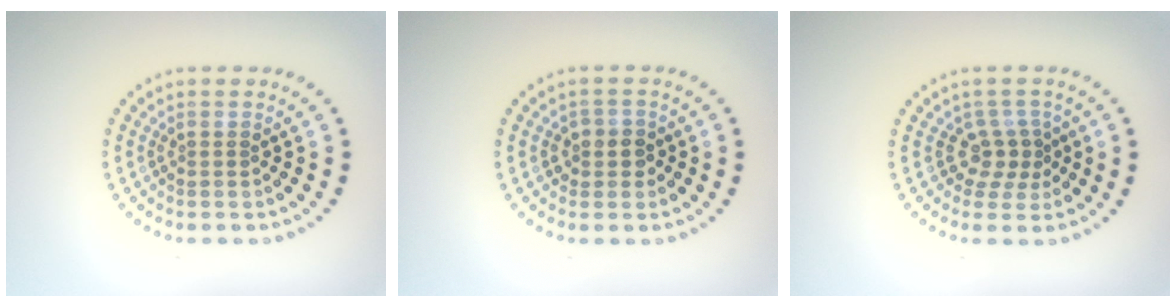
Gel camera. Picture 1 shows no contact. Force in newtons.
{"total": 1.9, "press": 1.8, "slide": 0.7}
{"total": 2.4, "press": 1.7, "slide": 1.7}